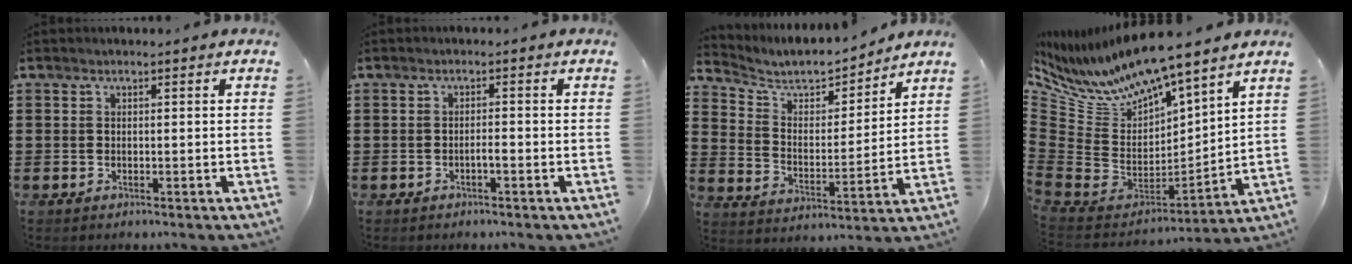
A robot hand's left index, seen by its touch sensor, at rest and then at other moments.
{"total": 1.4, "force": [-0.6, 0.2, 1.2], "torque": [-0.024, -0.001, -0.010]}
{"total": 6.0, "force": [5.4, 2.1, 1.8], "torque": [-0.065, -0.033, 0.089]}
{"total": 8.2, "force": [7.4, 1.5, 3.2], "torque": [-0.112, -0.071, 0.124]}